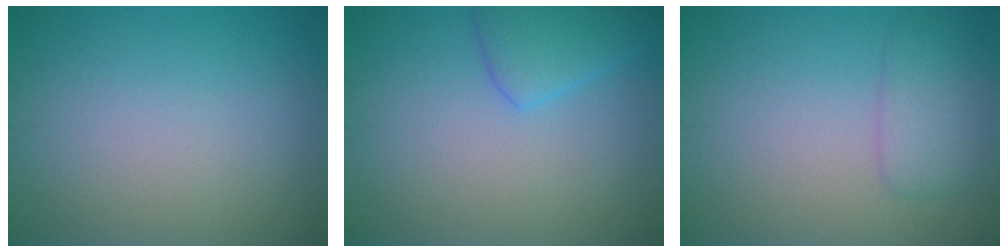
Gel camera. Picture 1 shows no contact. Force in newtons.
{"total": 2.8, "press": 2.7, "slide": 0.2}
{"total": 2.6, "press": 2.6, "slide": 0.0}